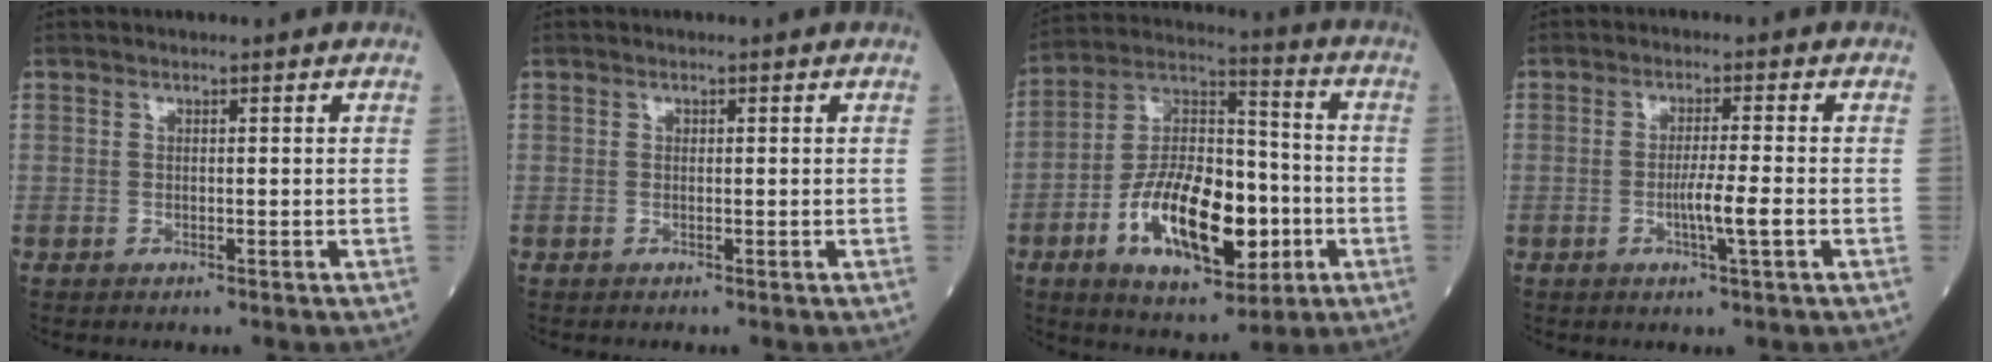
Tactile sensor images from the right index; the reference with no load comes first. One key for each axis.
{"total": 0.0}
{"total": 18.1, "fx": -5.3, "fy": 7.7, "fz": 15.5, "tx": -0.288, "ty": 0.010, "tz": -0.080}
{"total": 4.1, "fx": -1.2, "fy": -0.5, "fz": 3.9, "tx": -0.070, "ty": -0.005, "tz": -0.023}